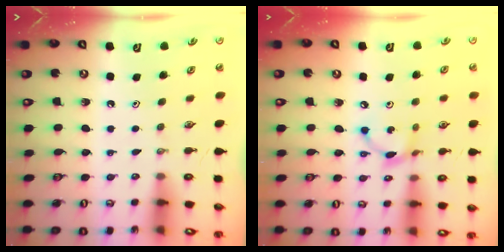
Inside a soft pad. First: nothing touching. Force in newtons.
{"total": 6.0, "press": 6.0, "slide": 0.1}